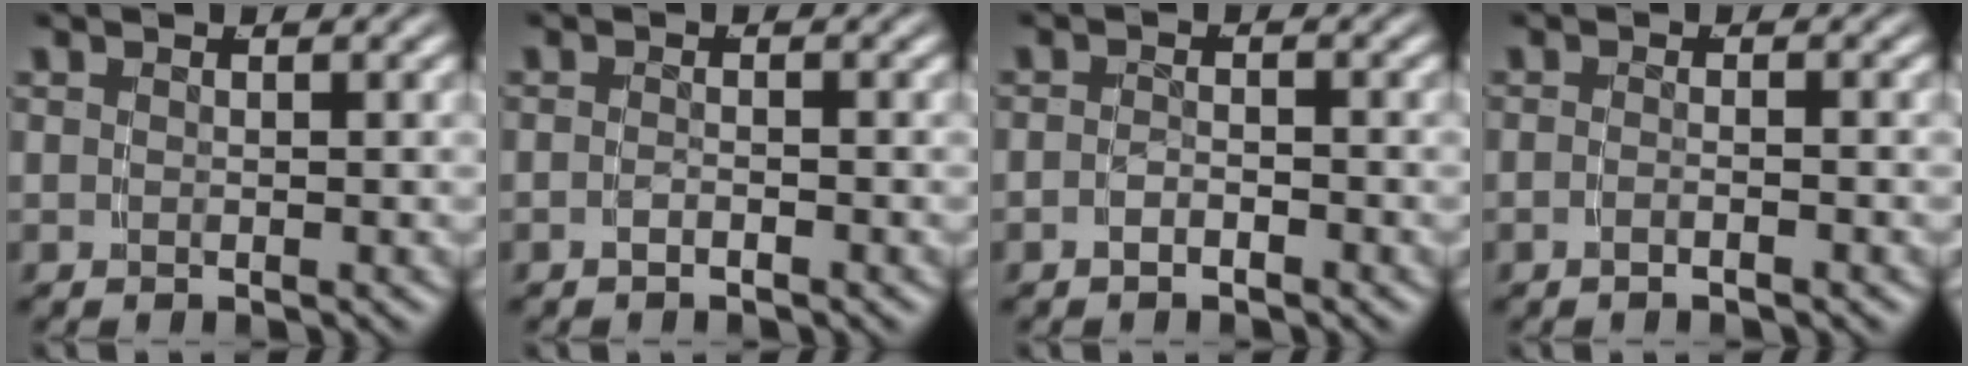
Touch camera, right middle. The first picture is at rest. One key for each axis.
{"total": 1.0, "fx": -0.9, "fy": -0.2, "fz": 0.3, "tx": -0.010, "ty": -0.001, "tz": -0.016}
{"total": 1.4, "fx": -1.2, "fy": 0.5, "fz": 0.5, "tx": -0.011, "ty": -0.004, "tz": -0.020}
{"total": 1.4, "fx": -1.2, "fy": -0.3, "fz": 0.8, "tx": -0.018, "ty": 0.001, "tz": -0.022}